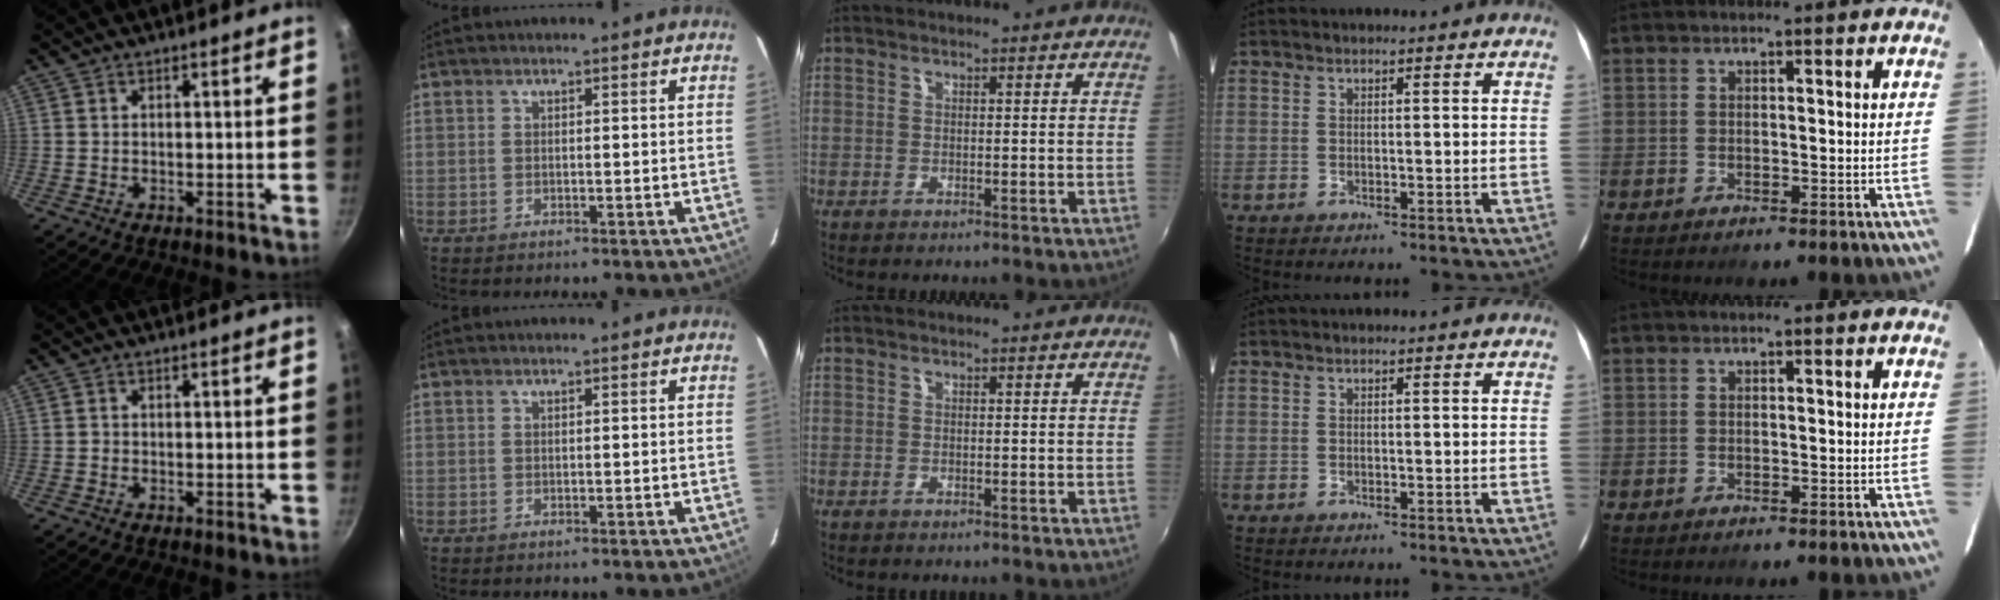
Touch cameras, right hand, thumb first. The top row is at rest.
{}